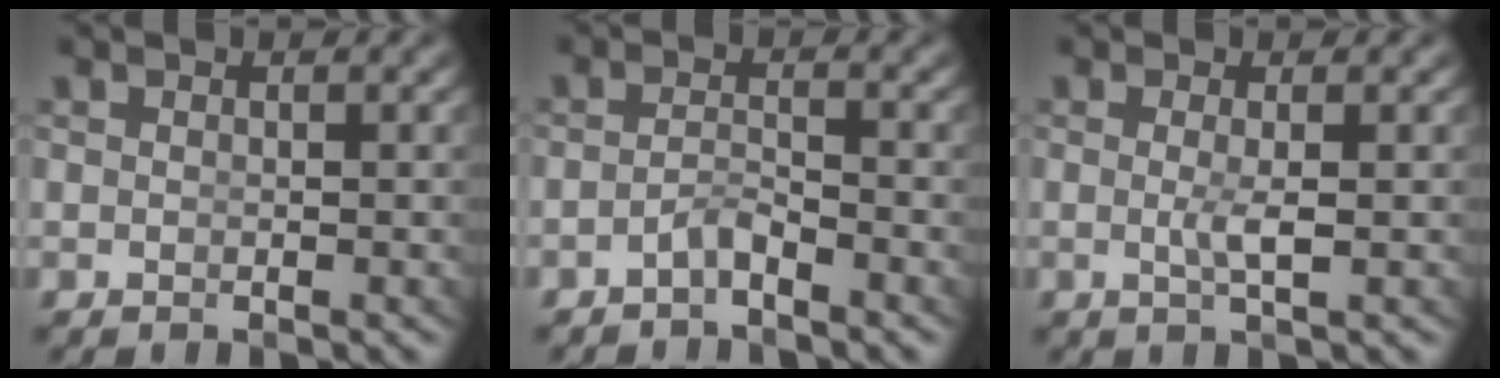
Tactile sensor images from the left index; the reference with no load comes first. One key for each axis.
{"total": 2.0, "fx": -1.9, "fy": -0.1, "fz": 0.4, "tx": -0.009, "ty": -0.007, "tz": -0.030}
{"total": 1.6, "fx": -0.3, "fy": -0.5, "fz": 1.5, "tx": -0.035, "ty": -0.013, "tz": 0.004}